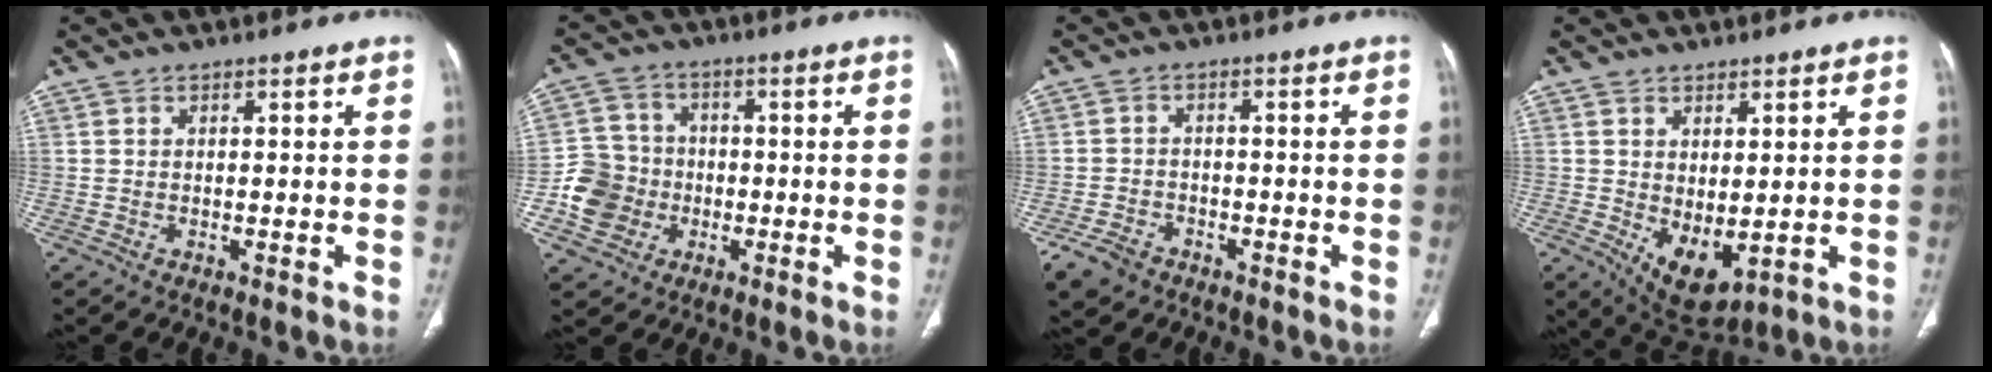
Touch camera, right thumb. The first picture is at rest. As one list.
[{"total": 9.3, "force": [-2.5, 8.5, 2.9], "torque": [-0.031, 0.021, -0.049]}, {"total": 5.2, "force": [-3.4, 3.5, 2.0], "torque": [-0.043, 0.013, -0.057]}, {"total": 7.5, "force": [-0.7, 4.0, 6.3], "torque": [-0.090, -0.013, 0.013]}]